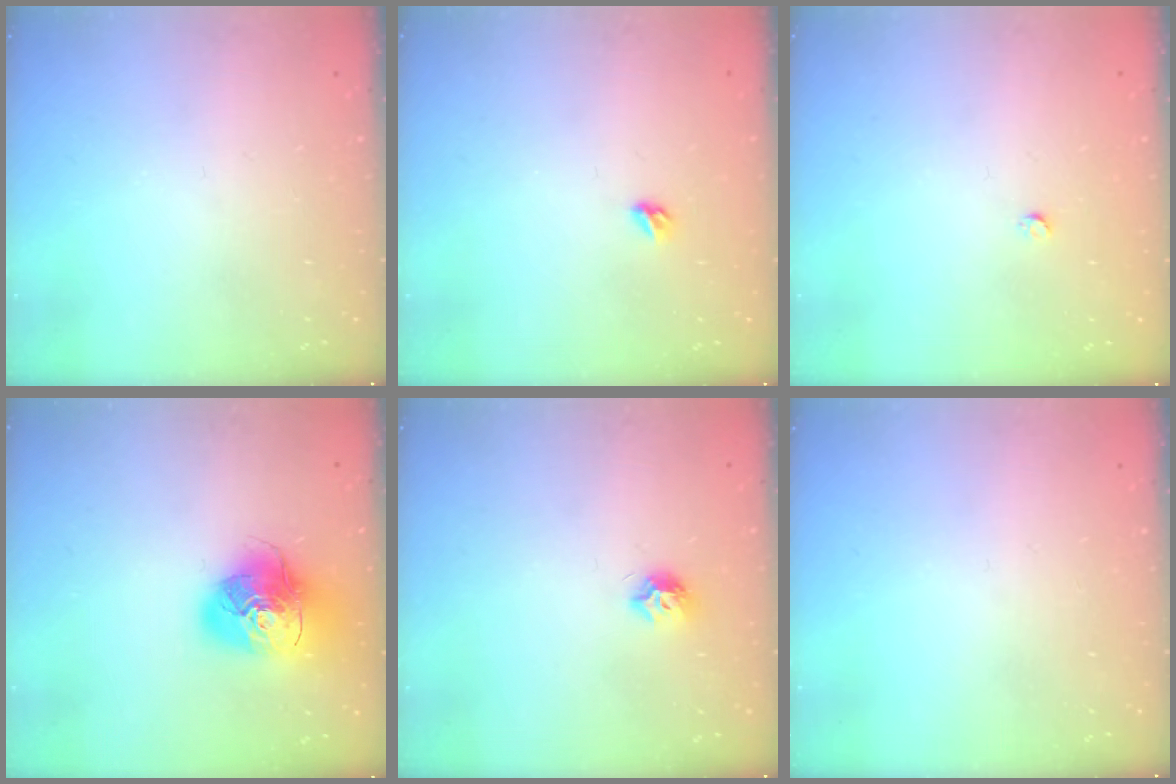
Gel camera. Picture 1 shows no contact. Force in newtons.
{"total": 3.4, "press": 3.3, "slide": 0.8}
{"total": 2.4, "press": 2.4, "slide": 0.3}
{"total": 15.9, "press": 15.8, "slide": 2.3}
{"total": 7.1, "press": 7.1, "slide": 0.8}
{"total": 0.0}